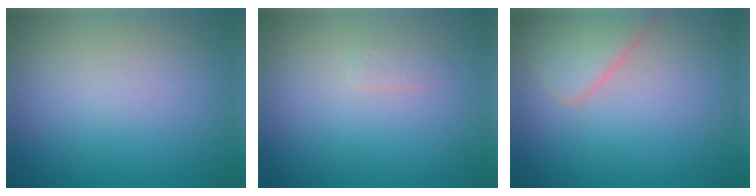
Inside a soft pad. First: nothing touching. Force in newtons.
{"total": 0.7, "press": 0.7, "slide": 0.1}
{"total": 2.9, "press": 2.9, "slide": 0.1}